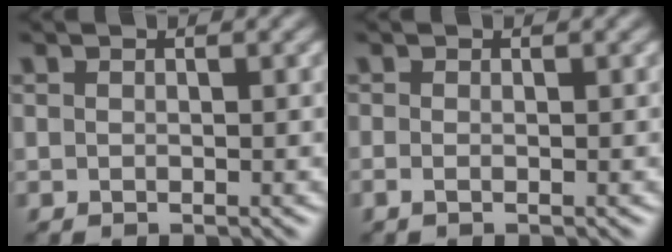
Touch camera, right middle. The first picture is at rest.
{"total": 0.8, "force": [-0.3, 0.2, 0.7], "torque": [-0.015, -0.007, -0.007]}